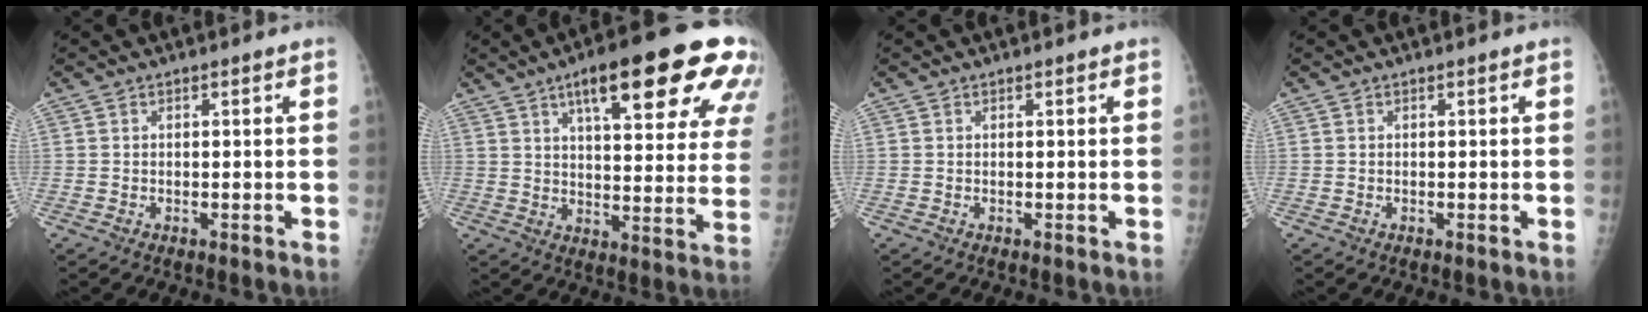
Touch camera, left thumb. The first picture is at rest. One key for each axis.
{"total": 23.7, "fx": 12.6, "fy": 6.6, "fz": 19.0, "tx": -0.231, "ty": -0.023, "tz": 0.172}
{"total": 0.0}
{"total": 0.0}